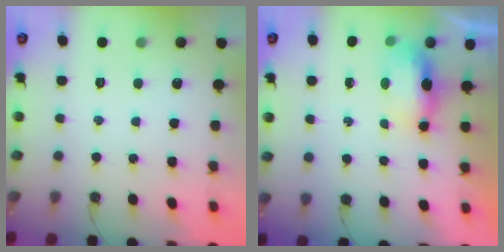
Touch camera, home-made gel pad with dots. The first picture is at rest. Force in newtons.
{"total": 8.1, "press": 6.6, "slide": 4.7}